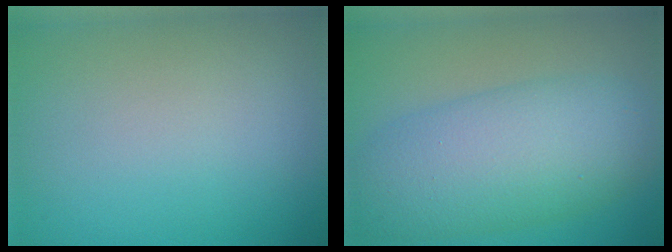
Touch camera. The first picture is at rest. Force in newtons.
{"total": 8.2, "press": 8.1, "slide": 0.2}